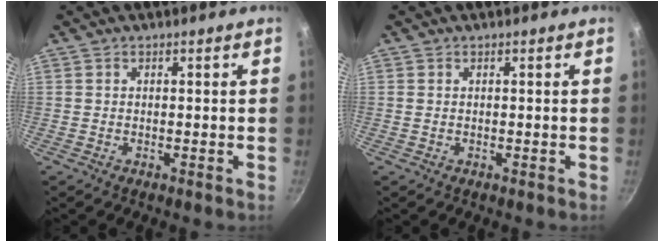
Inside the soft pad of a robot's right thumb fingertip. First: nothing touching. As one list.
[{"total": 0.0}]